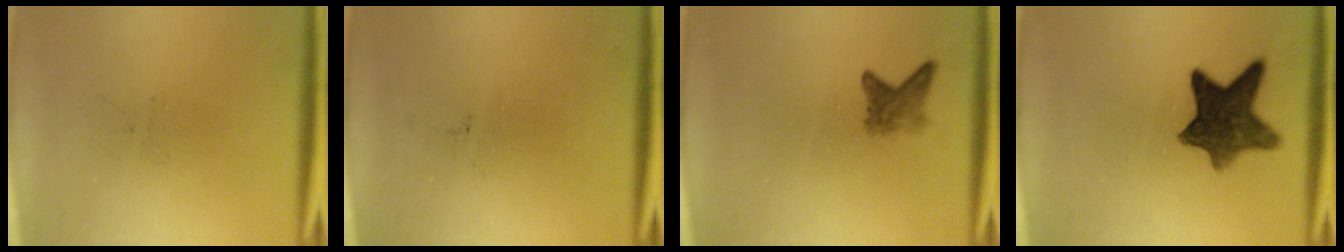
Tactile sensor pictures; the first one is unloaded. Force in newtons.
{"total": 0.0}
{"total": 2.3}
{"total": 9.9}